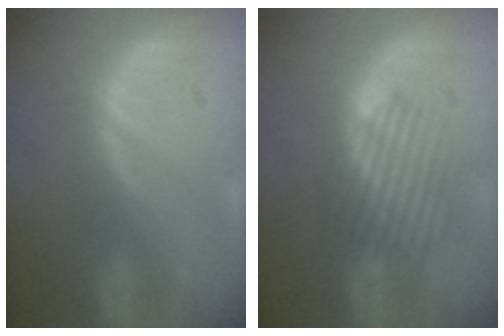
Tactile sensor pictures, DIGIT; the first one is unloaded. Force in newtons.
{"total": 5.4, "press": 5.1, "slide": 1.7}